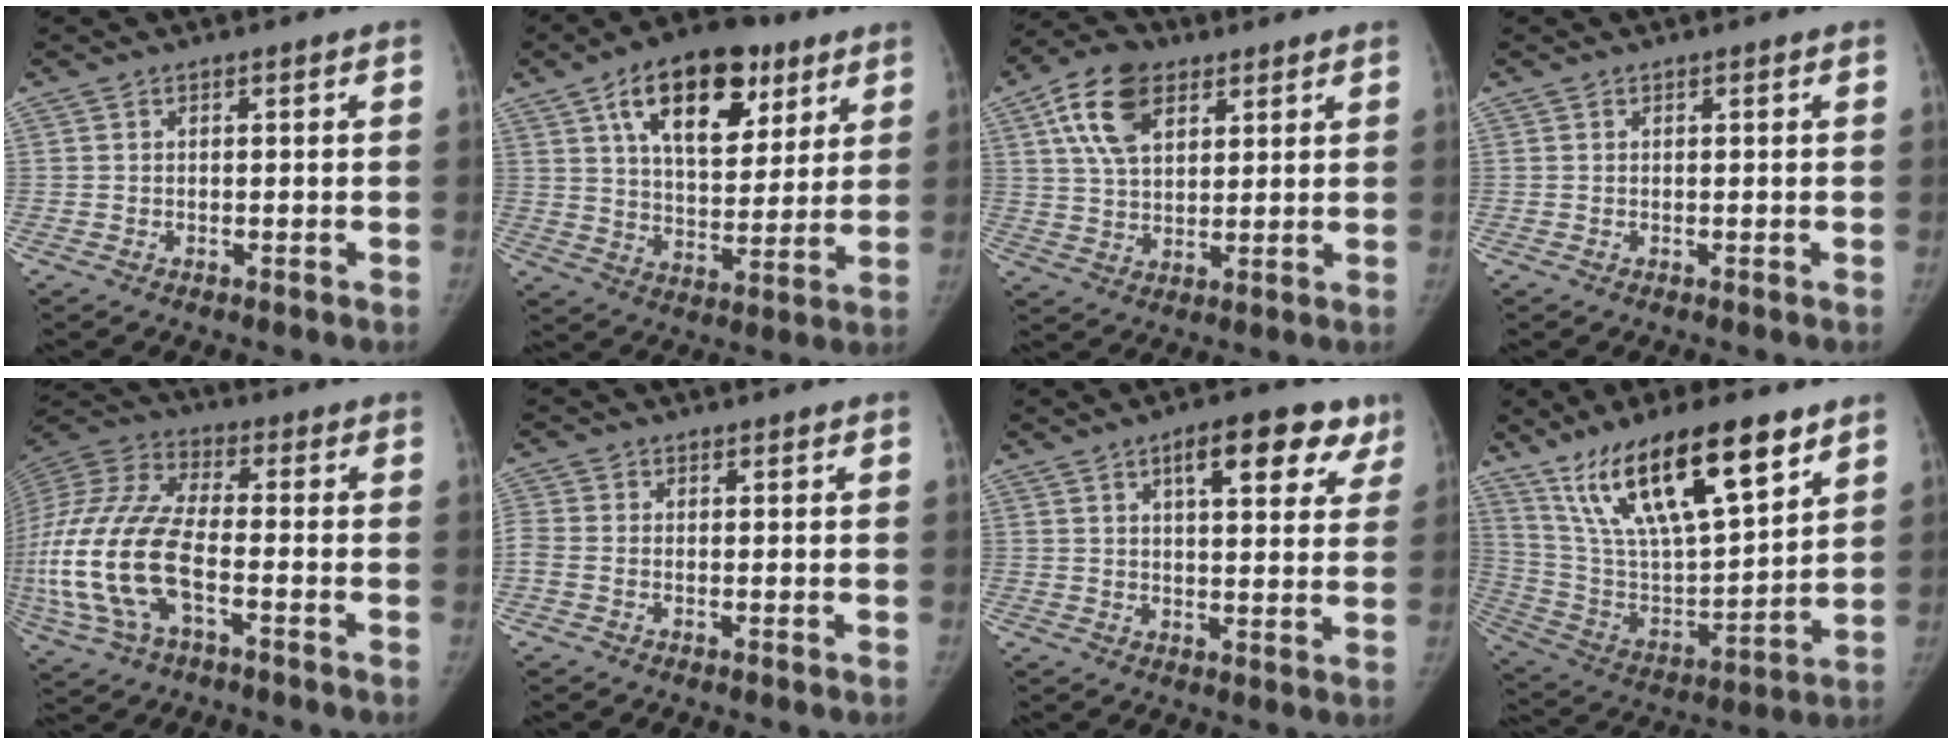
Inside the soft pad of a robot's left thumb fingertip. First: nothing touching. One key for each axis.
{"total": 19.7, "fx": 9.7, "fy": 10.6, "fz": 13.5, "tx": -0.167, "ty": -0.022, "tz": 0.157}
{"total": 12.0, "fx": 5.3, "fy": 7.3, "fz": 7.9, "tx": -0.126, "ty": -0.006, "tz": 0.094}
{"total": 0.0}
{"total": 21.0, "fx": -5.5, "fy": 9.8, "fz": 17.8, "tx": -0.419, "ty": 0.018, "tz": -0.101}
{"total": 2.5, "fx": -0.5, "fy": 1.6, "fz": 1.9, "tx": -0.057, "ty": 0.000, "tz": -0.017}
{"total": 12.7, "fx": 6.7, "fy": 5.3, "fz": 9.4, "tx": -0.079, "ty": -0.013, "tz": 0.084}
{"total": 24.3, "fx": 14.9, "fy": 7.7, "fz": 17.6, "tx": -0.288, "ty": -0.040, "tz": 0.275}